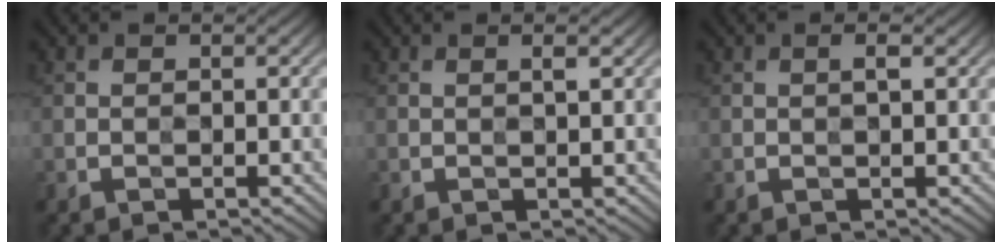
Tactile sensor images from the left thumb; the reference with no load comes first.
{"total": 0.7, "force": [0.4, 0.0, 0.6], "torque": [-0.009, 0.001, 0.006]}
{"total": 0.6, "force": [0.3, 0.1, 0.6], "torque": [-0.012, 0.002, 0.004]}